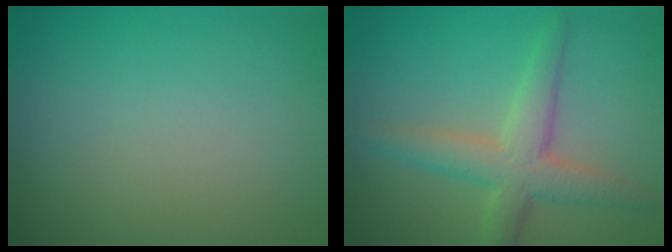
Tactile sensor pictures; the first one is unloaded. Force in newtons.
{"total": 4.3, "press": 4.3, "slide": 0.1}